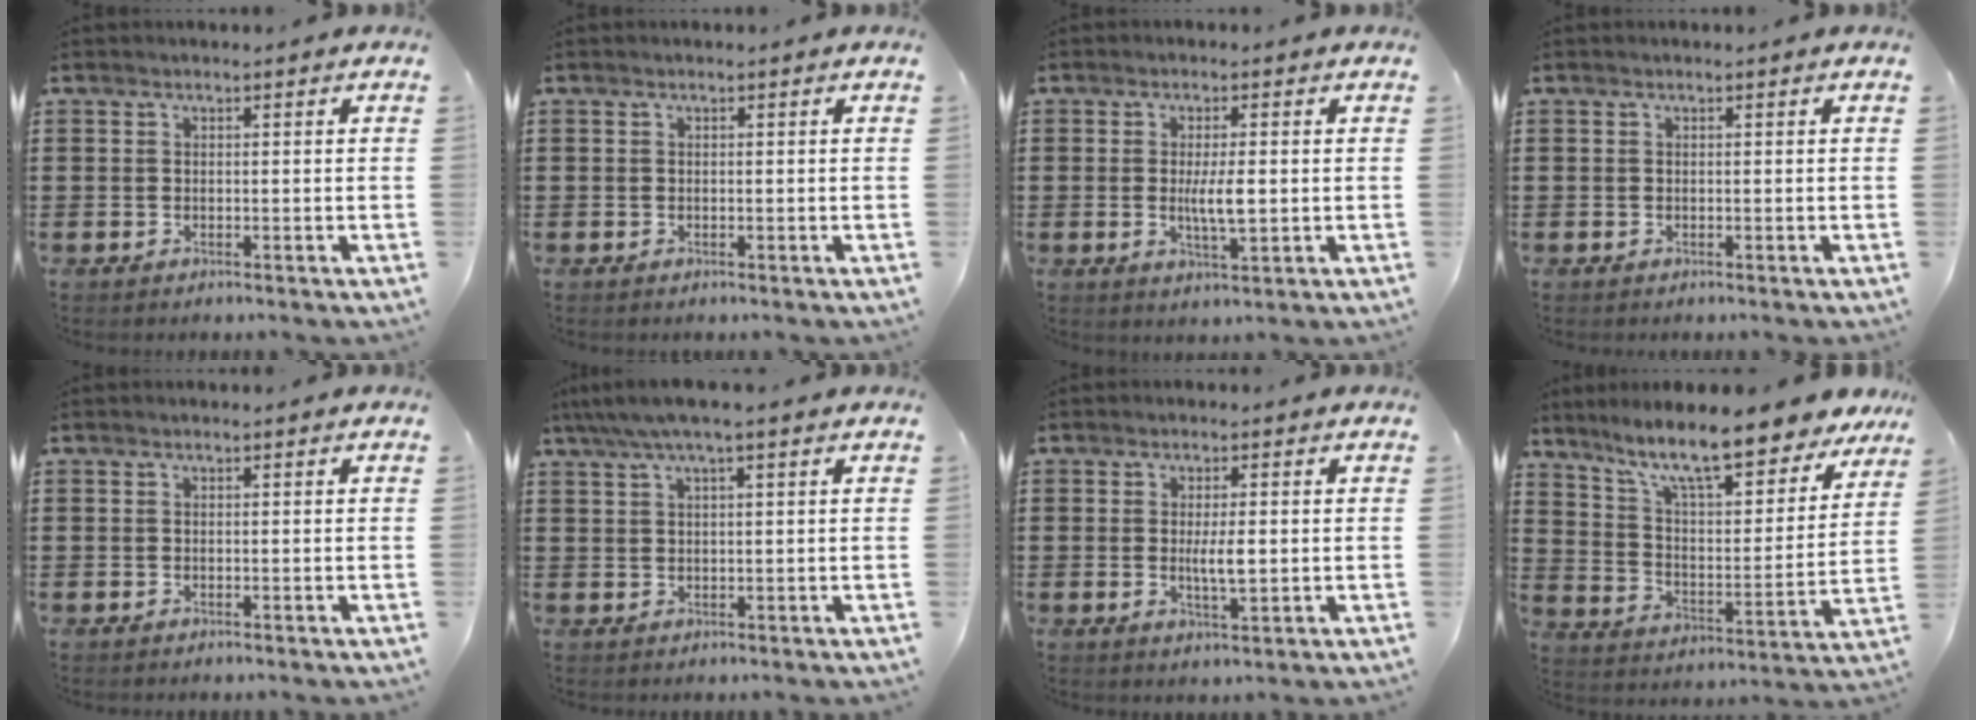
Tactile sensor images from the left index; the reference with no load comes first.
{"total": 0.0}
{"total": 4.8, "force": [0.0, 1.1, 4.7], "torque": [-0.092, -0.005, -0.002]}
{"total": 0.0}
{"total": 0.0}
{"total": 3.3, "force": [1.9, 0.3, 2.7], "torque": [-0.054, 0.005, 0.033]}
{"total": 4.1, "force": [0.1, 1.0, 4.0], "torque": [-0.064, -0.005, 0.000]}
{"total": 11.2, "force": [9.4, 1.0, 6.1], "torque": [-0.145, -0.059, 0.158]}